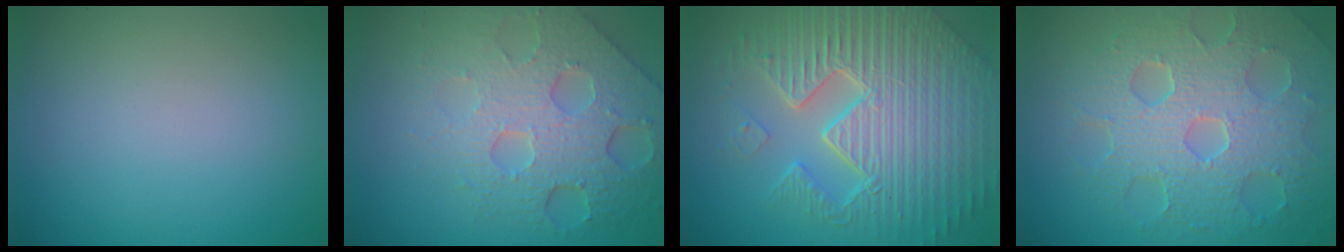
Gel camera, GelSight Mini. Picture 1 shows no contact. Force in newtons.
{"total": 8.2, "press": 5.6, "slide": 6.0}
{"total": 10.8, "press": 6.9, "slide": 8.3}
{"total": 8.7, "press": 6.0, "slide": 6.2}